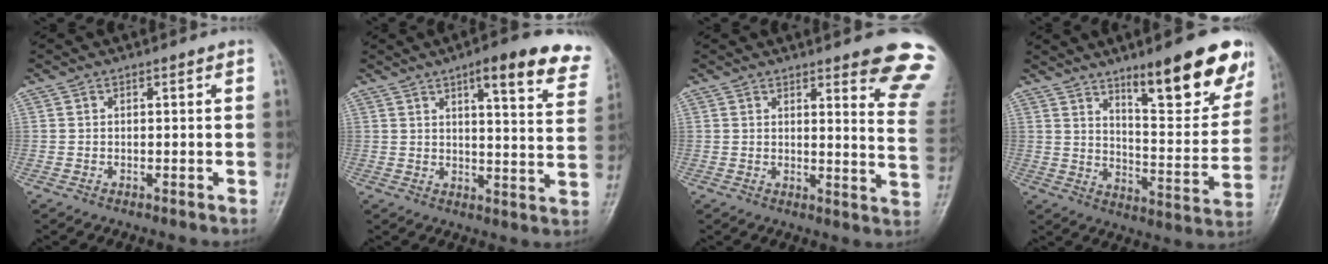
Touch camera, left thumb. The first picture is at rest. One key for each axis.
{"total": 15.4, "fx": 10.1, "fy": 3.9, "fz": 10.9, "tx": -0.104, "ty": -0.043, "tz": 0.112}
{"total": 13.2, "fx": 10.4, "fy": 2.0, "fz": 7.9, "tx": -0.060, "ty": -0.081, "tz": 0.100}
{"total": 18.9, "fx": 11.7, "fy": 5.0, "fz": 13.9, "tx": -0.144, "ty": -0.070, "tz": 0.174}